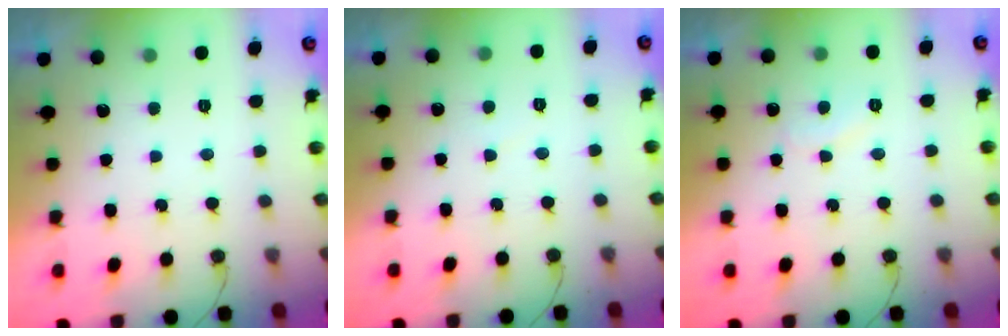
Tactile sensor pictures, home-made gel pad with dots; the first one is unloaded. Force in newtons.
{"total": 2.9, "press": 2.9, "slide": 0.2}
{"total": 6.4, "press": 6.3, "slide": 0.6}